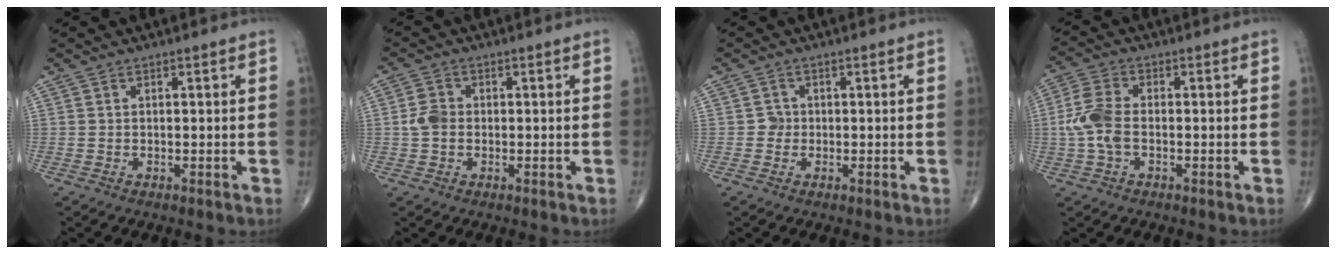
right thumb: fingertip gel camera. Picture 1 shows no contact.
{"total": 3.6, "force": [-0.2, 2.8, 2.3], "torque": [-0.046, 0.008, -0.009]}
{"total": 1.6, "force": [-0.2, 1.5, 0.4], "torque": [0.005, 0.006, -0.007]}
{"total": 7.0, "force": [-0.9, 4.0, 5.7], "torque": [-0.140, 0.016, -0.024]}